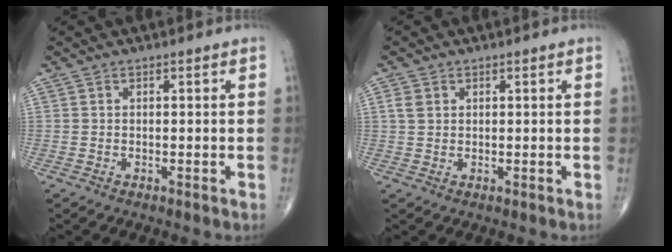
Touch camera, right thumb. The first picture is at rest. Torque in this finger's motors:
{"motor_torque": [-0.01, 0.01, 0.00, 0.00, 0.03]}